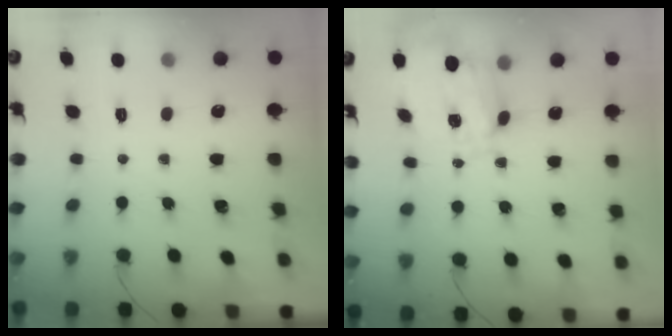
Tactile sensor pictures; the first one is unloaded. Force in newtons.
{"total": 1.0, "press": 0.9, "slide": 0.5}